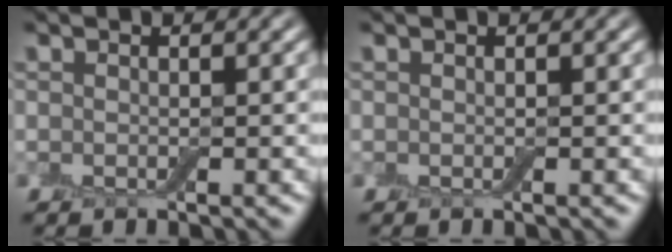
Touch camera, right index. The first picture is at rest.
{"total": 0.0}